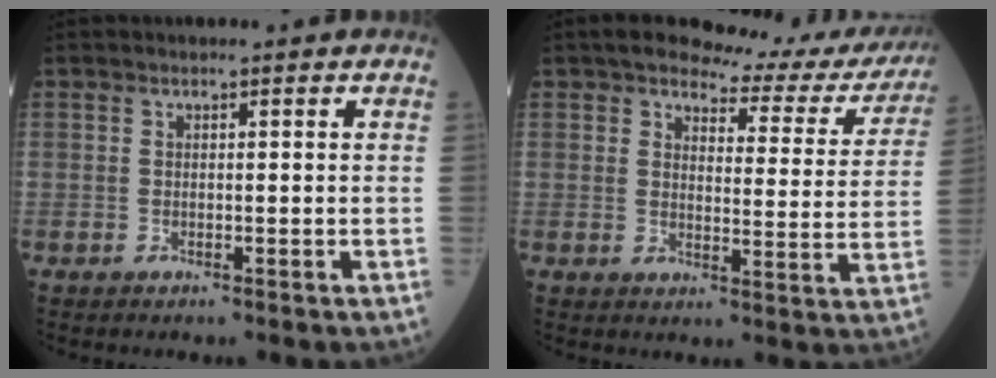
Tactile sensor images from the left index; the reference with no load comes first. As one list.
[{"total": 13.5, "force": [12.5, 3.4, 3.6], "torque": [-0.027, -0.023, 0.131]}]